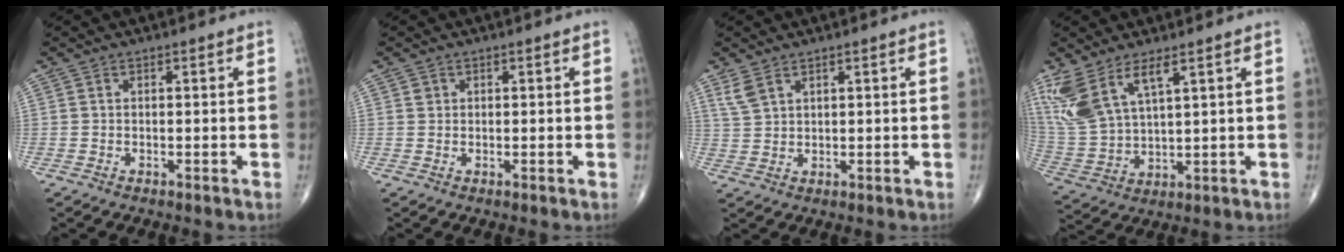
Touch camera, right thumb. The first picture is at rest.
{"total": 0.9, "force": [0.3, 0.8, 0.2], "torque": [0.004, 0.000, 0.004]}
{"total": 3.2, "force": [2.3, 1.5, 1.7], "torque": [-0.036, -0.003, 0.056]}
{"total": 11.9, "force": [7.0, 4.3, 8.7], "torque": [-0.199, -0.026, 0.160]}